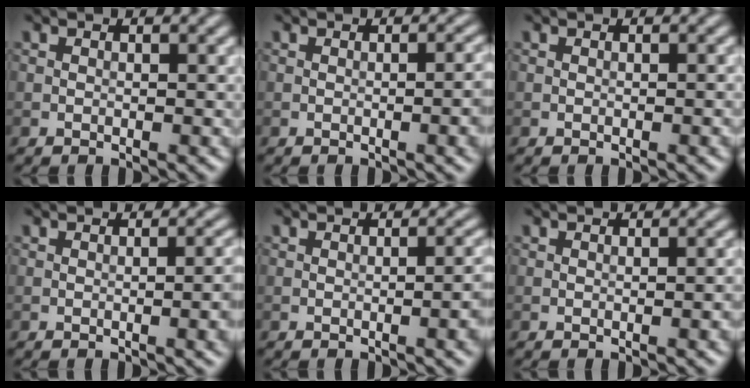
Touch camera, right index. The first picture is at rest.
{"total": 4.8, "force": [-0.6, 1.9, 4.4], "torque": [-0.041, -0.006, -0.003]}
{"total": 0.8, "force": [-0.2, 0.1, 0.7], "torque": [-0.009, 0.000, -0.002]}
{"total": 5.0, "force": [-0.6, 1.9, 4.5], "torque": [-0.042, -0.005, -0.004]}
{"total": 4.9, "force": [-0.7, 1.9, 4.5], "torque": [-0.040, -0.004, -0.006]}
{"total": 1.8, "force": [-0.3, 0.4, 1.7], "torque": [-0.020, 0.000, -0.006]}